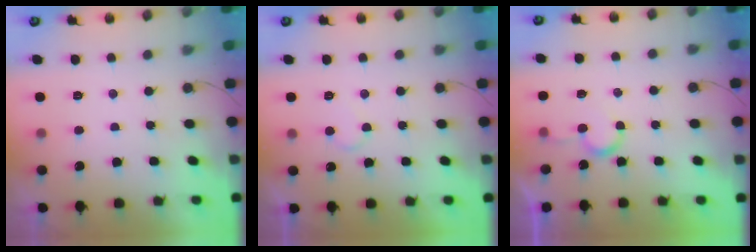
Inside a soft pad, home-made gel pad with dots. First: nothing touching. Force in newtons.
{"total": 6.0, "press": 6.0, "slide": 0.5}
{"total": 6.1, "press": 6.1, "slide": 0.5}